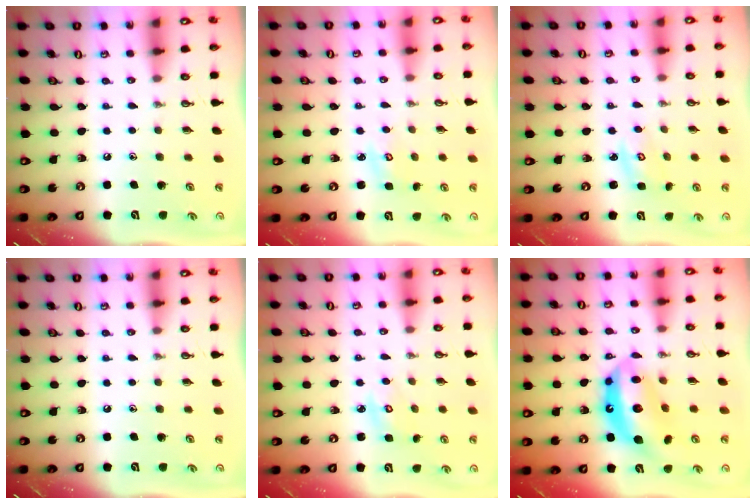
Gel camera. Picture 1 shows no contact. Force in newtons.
{"total": 3.4, "press": 3.4, "slide": 0.4}
{"total": 2.8, "press": 2.8, "slide": 0.3}
{"total": 0.0}
{"total": 3.1, "press": 3.1, "slide": 0.2}
{"total": 15.0, "press": 14.9, "slide": 1.3}